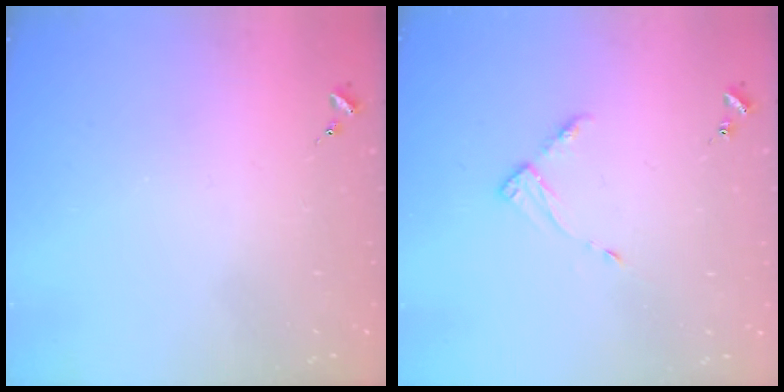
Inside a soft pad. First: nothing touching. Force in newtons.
{"total": 4.9, "press": 4.8, "slide": 0.6}